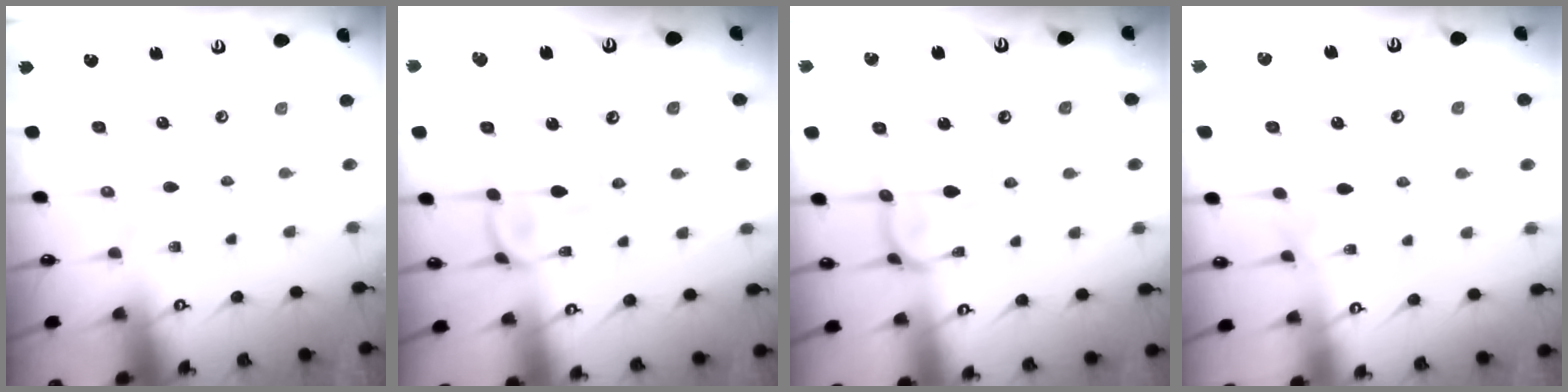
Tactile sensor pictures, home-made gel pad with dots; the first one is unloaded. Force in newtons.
{"total": 1.7, "press": 1.5, "slide": 0.6}
{"total": 3.5, "press": 3.4, "slide": 0.9}
{"total": 2.7, "press": 2.6, "slide": 0.3}